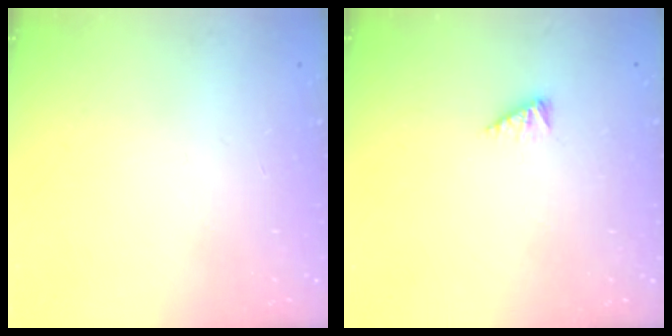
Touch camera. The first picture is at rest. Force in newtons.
{"total": 2.8, "press": 2.8, "slide": 0.3}